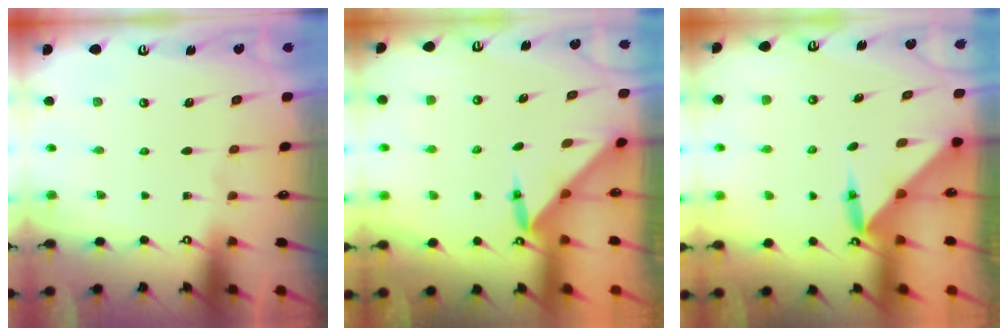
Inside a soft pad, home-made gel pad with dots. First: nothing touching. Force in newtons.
{"total": 3.2, "press": 3.2, "slide": 0.2}
{"total": 3.5, "press": 3.5, "slide": 0.2}